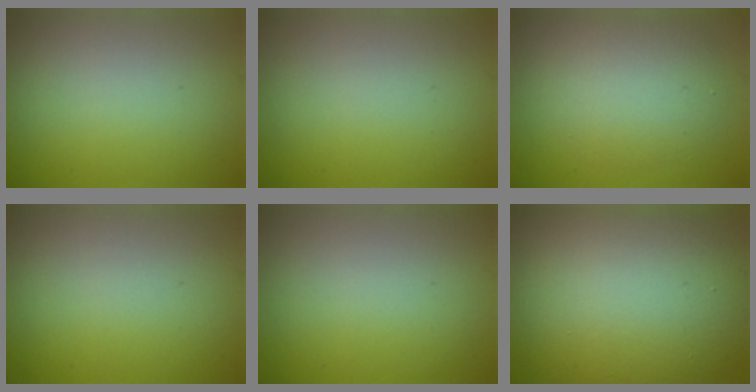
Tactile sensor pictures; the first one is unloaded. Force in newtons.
{"total": 0.0}
{"total": 4.2, "press": 4.2, "slide": 0.1}
{"total": 0.0}
{"total": 0.0}
{"total": 16.6, "press": 16.6, "slide": 0.8}